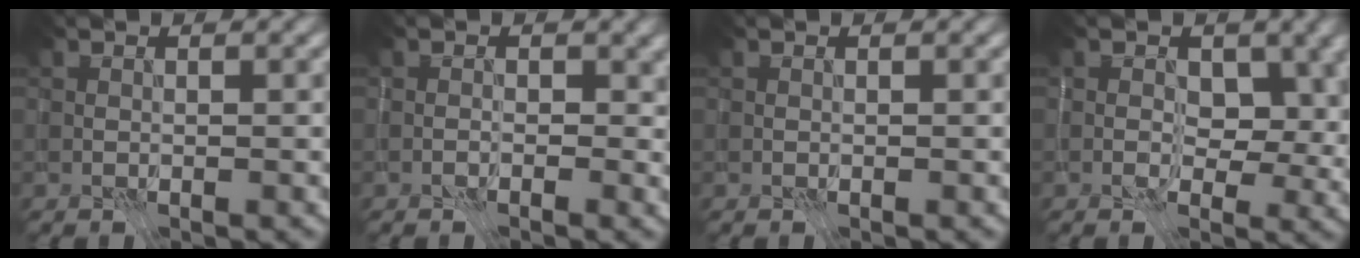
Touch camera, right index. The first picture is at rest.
{"total": 1.8, "force": [-0.5, 1.2, 1.3], "torque": [-0.017, -0.003, -0.011]}
{"total": 0.0}
{"total": 5.1, "force": [0.8, 3.6, 3.5], "torque": [-0.039, -0.010, 0.008]}